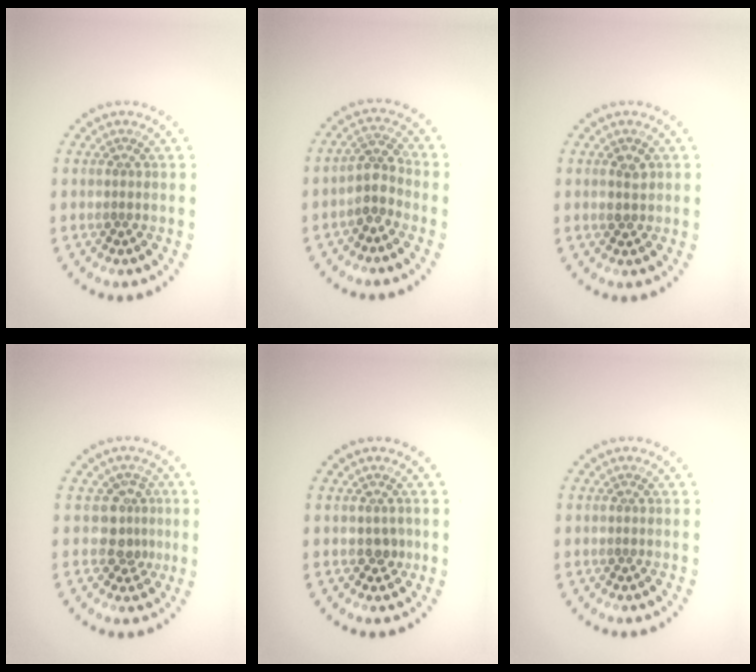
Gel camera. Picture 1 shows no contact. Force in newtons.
{"total": 2.6, "press": 2.1, "slide": 1.5}
{"total": 1.4, "press": 1.4, "slide": 0.2}
{"total": 2.6, "press": 2.0, "slide": 1.8}
{"total": 1.1, "press": 1.0, "slide": 0.4}
{"total": 0.0}